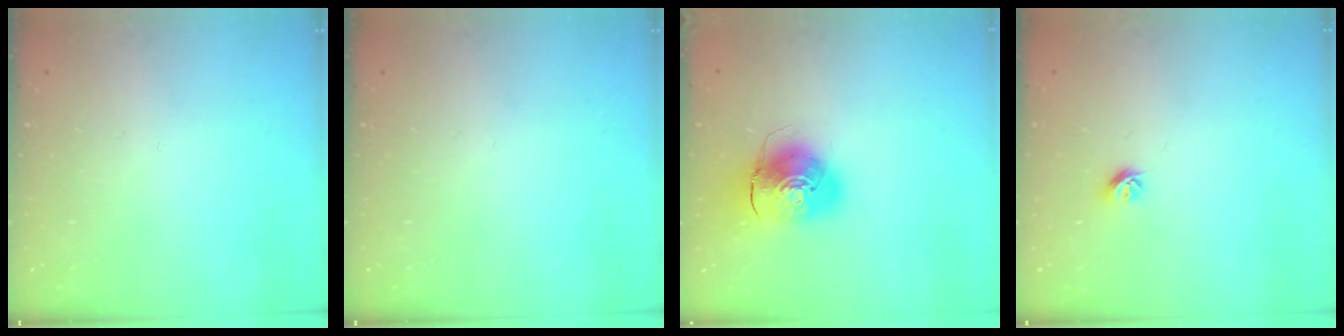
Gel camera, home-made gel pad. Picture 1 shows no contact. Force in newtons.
{"total": 0.0}
{"total": 10.5, "press": 10.4, "slide": 1.8}
{"total": 5.4, "press": 5.3, "slide": 0.9}